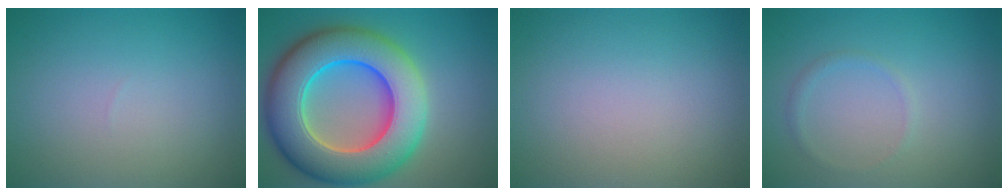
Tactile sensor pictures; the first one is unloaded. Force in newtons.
{"total": 13.3, "press": 13.1, "slide": 2.1}
{"total": 0.0}
{"total": 0.9, "press": 0.9, "slide": 0.1}